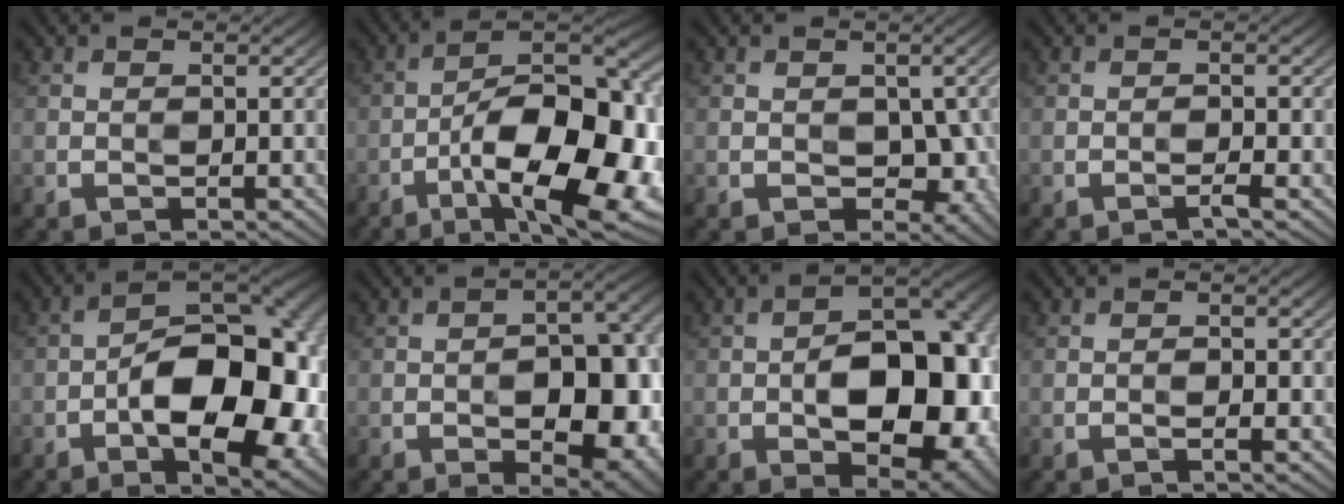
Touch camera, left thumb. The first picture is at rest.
{"total": 18.8, "force": [-7.7, 7.2, 15.6], "torque": [-0.218, 0.003, -0.120]}
{"total": 4.5, "force": [-0.8, 3.1, 3.1], "torque": [-0.036, -0.007, -0.014]}
{"total": 1.0, "force": [-0.7, -0.1, 0.8], "torque": [-0.012, 0.007, -0.017]}
{"total": 16.7, "force": [-4.2, 8.2, 14.0], "torque": [-0.191, -0.002, -0.072]}
{"total": 12.7, "force": [-3.2, 6.1, 10.7], "torque": [-0.123, -0.001, -0.040]}
{"total": 15.3, "force": [-3.0, 8.2, 12.5], "torque": [-0.151, -0.006, -0.044]}
{"total": 1.1, "force": [-0.4, 0.2, 1.0], "torque": [-0.015, 0.002, -0.008]}